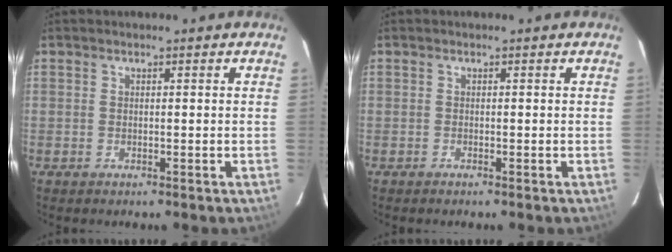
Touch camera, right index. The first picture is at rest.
{"total": 0.0}